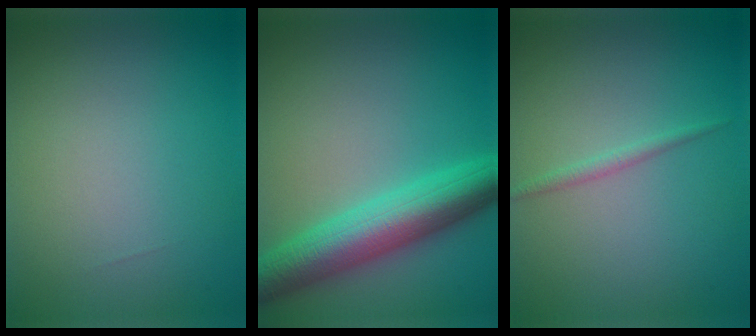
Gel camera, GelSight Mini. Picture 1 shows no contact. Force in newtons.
{"total": 7.4, "press": 7.4, "slide": 0.2}
{"total": 1.0, "press": 1.0, "slide": 0.1}